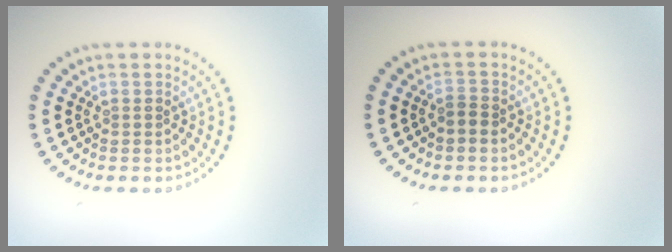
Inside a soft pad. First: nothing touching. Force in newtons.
{"total": 1.1, "press": 0.9, "slide": 0.7}